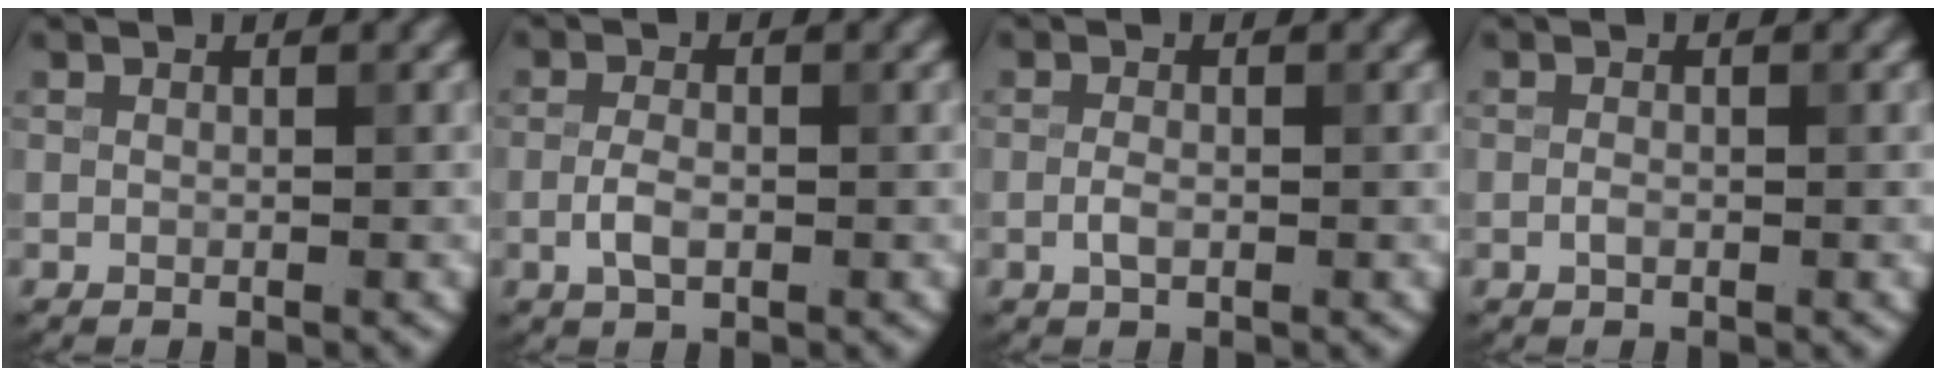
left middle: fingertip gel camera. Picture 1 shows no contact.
{"total": 2.1, "force": [-0.6, 1.0, 1.8], "torque": [-0.038, 0.000, -0.016]}
{"total": 1.3, "force": [-0.4, 0.6, 1.1], "torque": [-0.025, -0.001, -0.011]}
{"total": 0.7, "force": [-0.3, 0.4, 0.5], "torque": [-0.012, 0.000, -0.006]}